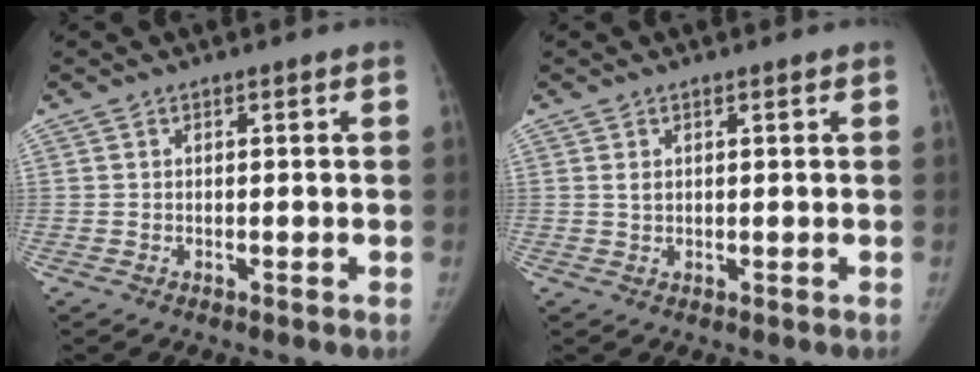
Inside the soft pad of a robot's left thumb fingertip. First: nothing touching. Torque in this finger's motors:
{"motor_torque": [-0.01, 0.16, 0.21, -0.30, 0.04]}